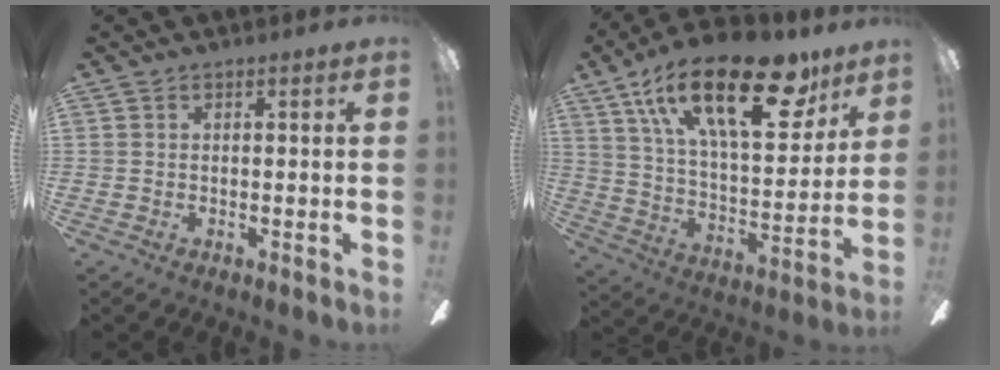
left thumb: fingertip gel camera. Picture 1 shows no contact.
{"total": 28.1, "force": [15.5, 12.5, 19.8], "torque": [-0.311, -0.077, 0.262]}